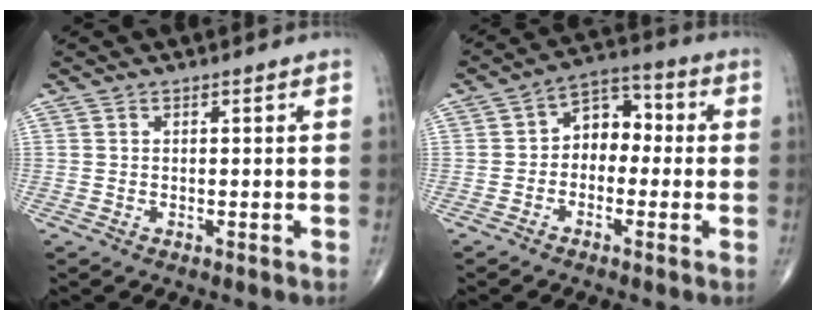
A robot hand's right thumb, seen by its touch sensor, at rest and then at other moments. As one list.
[{"total": 7.5, "force": [-0.6, 5.5, 5.0], "torque": [-0.043, 0.034, -0.028]}]